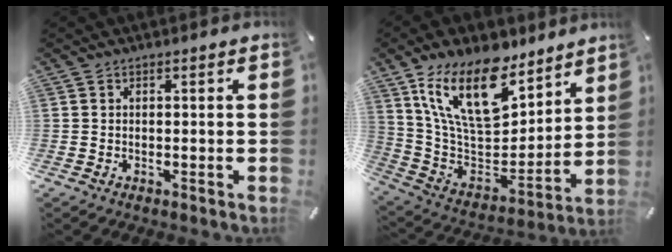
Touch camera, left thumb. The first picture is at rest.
{"total": 21.4, "force": [13.1, 11.1, 12.8], "torque": [-0.240, -0.079, 0.232]}